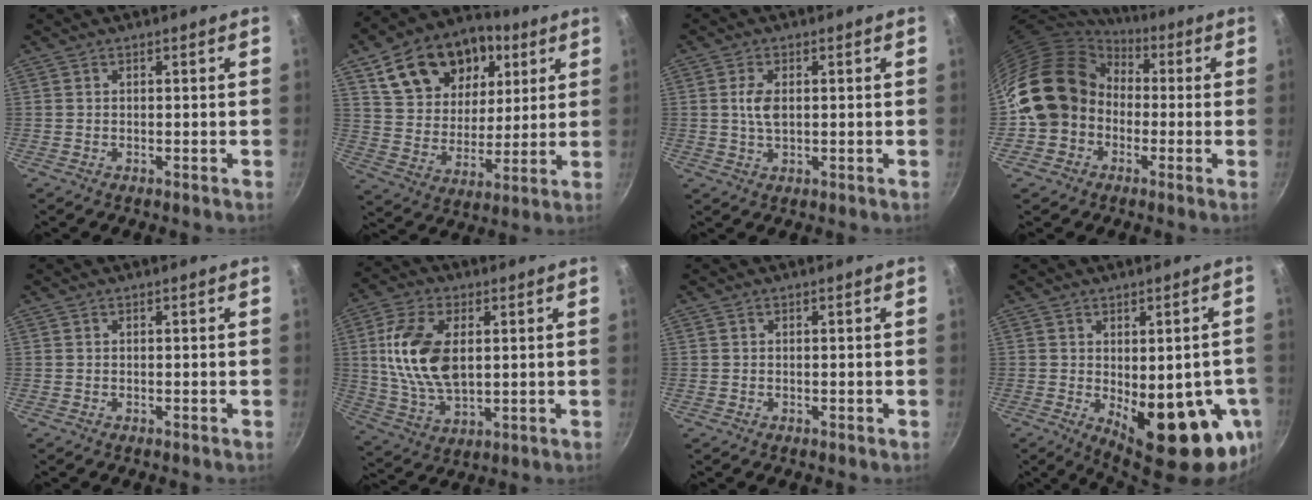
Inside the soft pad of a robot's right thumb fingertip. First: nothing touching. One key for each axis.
{"total": 21.6, "fx": 9.3, "fy": 15.1, "fz": 12.4, "tx": -0.192, "ty": -0.009, "tz": 0.161}
{"total": 3.9, "fx": 0.5, "fy": 2.1, "fz": 3.3, "tx": -0.063, "ty": 0.002, "tz": 0.010}
{"total": 17.5, "fx": 0.1, "fy": 14.9, "fz": 9.2, "tx": -0.152, "ty": 0.052, "tz": -0.007}
{"total": 0.0}
{"total": 14.8, "fx": 2.4, "fy": 8.4, "fz": 11.9, "tx": -0.221, "ty": -0.007, "tz": 0.051}
{"total": 0.0}
{"total": 17.2, "fx": -3.5, "fy": 7.0, "fz": 15.3, "tx": -0.161, "ty": -0.019, "tz": -0.028}